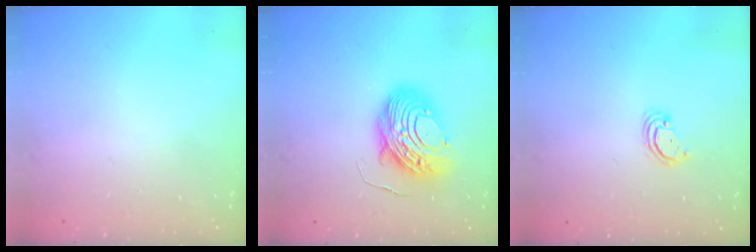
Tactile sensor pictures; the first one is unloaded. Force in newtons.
{"total": 12.8, "press": 12.7, "slide": 1.1}
{"total": 2.8, "press": 2.8, "slide": 0.2}